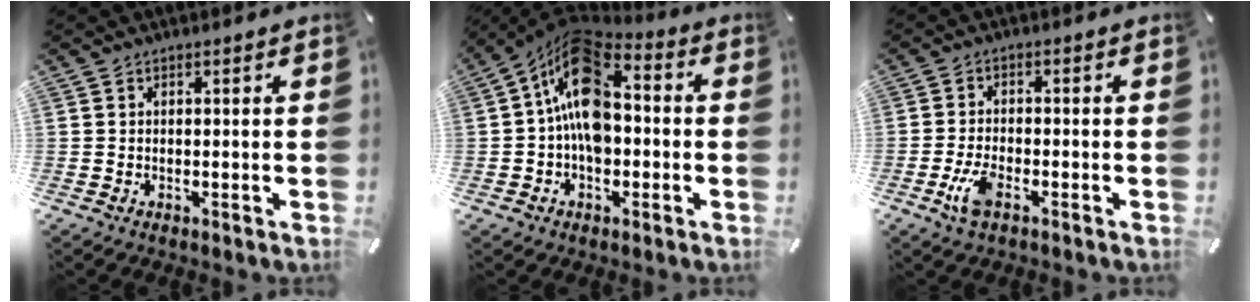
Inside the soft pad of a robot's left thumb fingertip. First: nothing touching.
{"total": 15.2, "force": [0.9, 10.0, 11.5], "torque": [-0.207, -0.003, 0.014]}
{"total": 5.4, "force": [-2.4, 2.4, 4.2], "torque": [-0.108, -0.005, -0.050]}